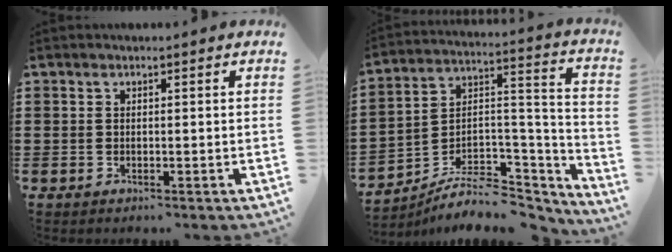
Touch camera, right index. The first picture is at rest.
{"total": 7.7, "force": [-5.8, 3.9, 3.3], "torque": [-0.054, 0.010, -0.105]}